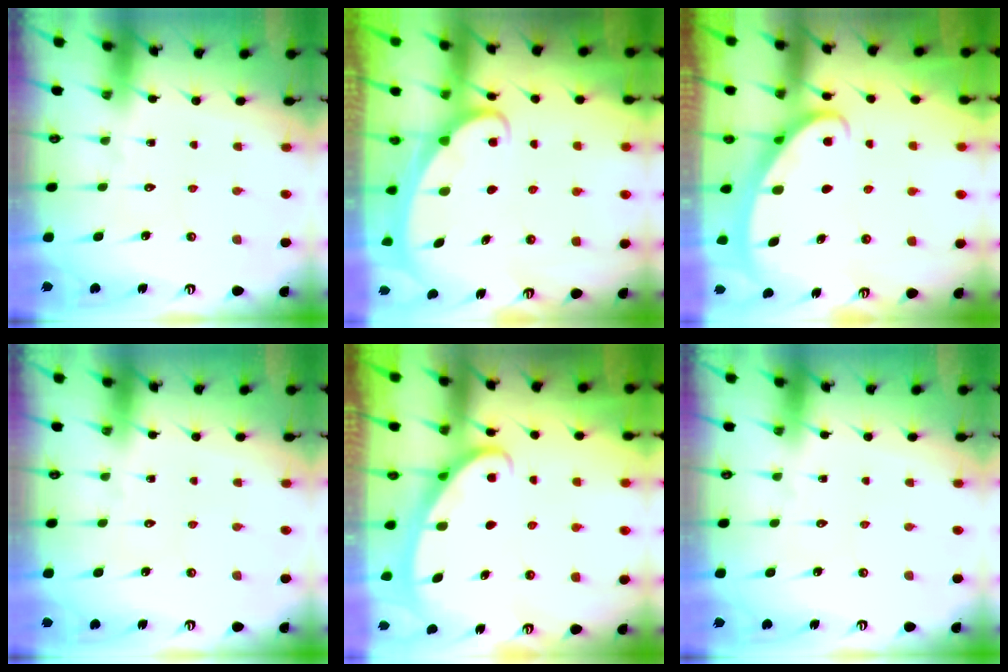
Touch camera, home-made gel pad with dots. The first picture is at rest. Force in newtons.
{"total": 2.0, "press": 2.0, "slide": 0.1}
{"total": 2.4, "press": 2.4, "slide": 0.4}
{"total": 0.0}
{"total": 2.7, "press": 2.7, "slide": 0.4}
{"total": 0.0}